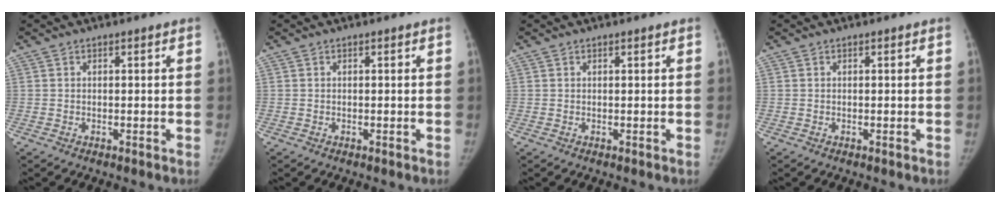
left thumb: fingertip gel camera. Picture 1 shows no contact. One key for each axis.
{"total": 0.0}
{"total": 0.0}
{"total": 0.0}